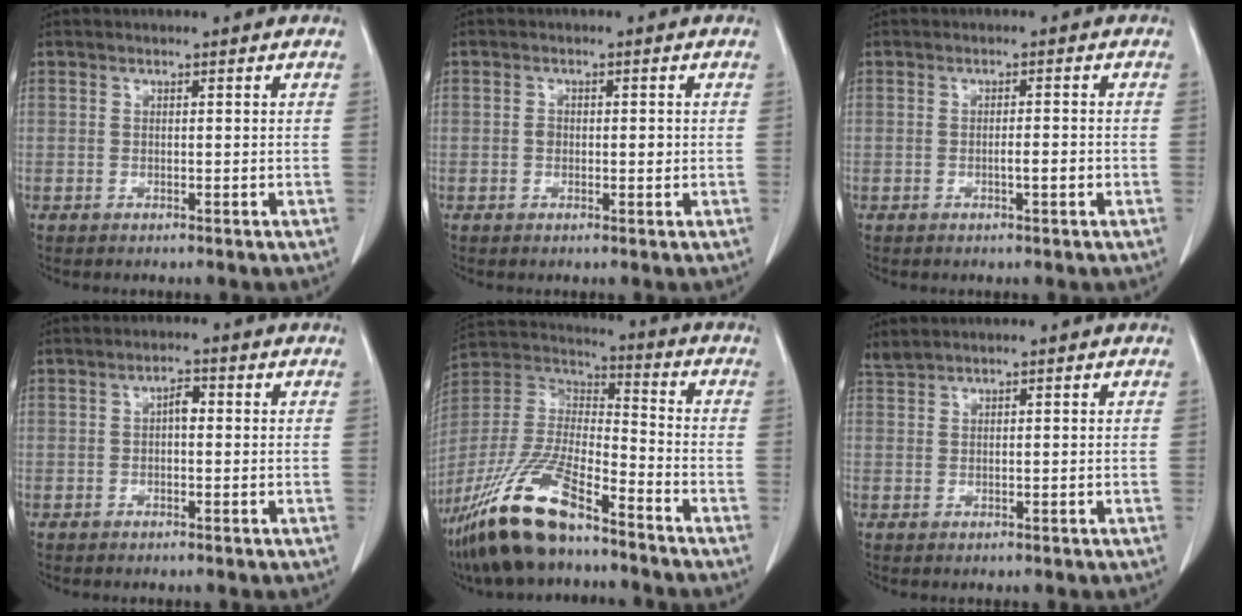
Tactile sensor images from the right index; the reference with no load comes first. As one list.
[{"total": 2.1, "force": [-0.1, 1.3, 1.6], "torque": [-0.025, 0.003, -0.001]}, {"total": 1.9, "force": [-0.6, 0.2, 1.7], "torque": [-0.028, 0.000, -0.011]}, {"total": 2.0, "force": [0.1, 0.9, 1.7], "torque": [-0.024, 0.006, -0.002]}, {"total": 18.5, "force": [-13.0, 4.3, 12.4], "torque": [-0.284, -0.022, -0.245]}, {"total": 1.5, "force": [1.4, -0.2, 0.4], "torque": [-0.010, 0.015, 0.035]}]